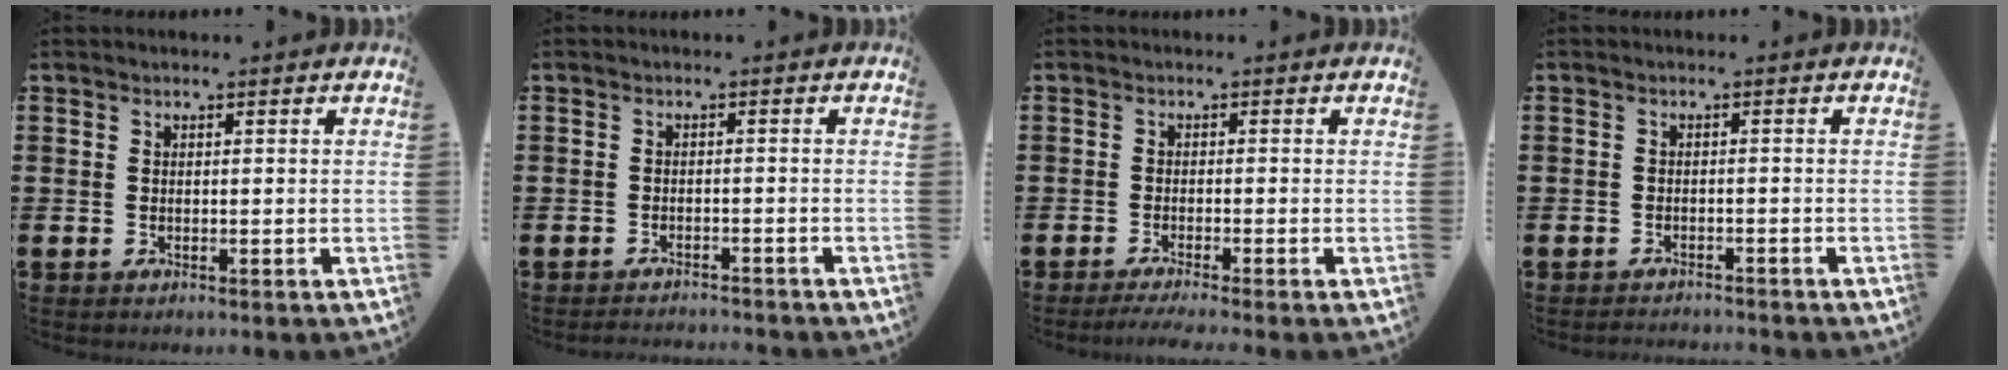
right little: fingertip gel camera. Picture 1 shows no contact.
{"total": 1.4, "force": [-1.4, 0.0, -0.1], "torque": [-0.003, 0.003, -0.029]}
{"total": 1.3, "force": [-1.0, 0.0, 0.9], "torque": [-0.014, 0.000, -0.018]}
{"total": 1.1, "force": [-1.1, -0.1, -0.1], "torque": [-0.001, 0.002, -0.023]}